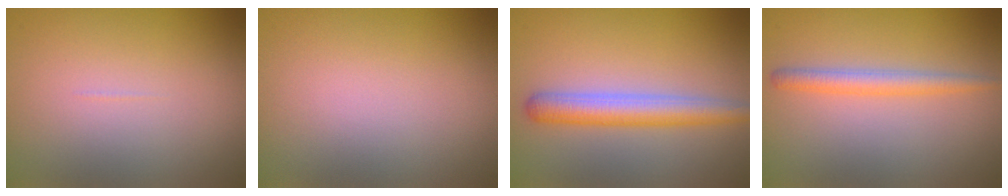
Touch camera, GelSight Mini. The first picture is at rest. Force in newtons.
{"total": 0.0}
{"total": 4.1, "press": 4.0, "slide": 0.2}
{"total": 2.2, "press": 2.2, "slide": 0.2}